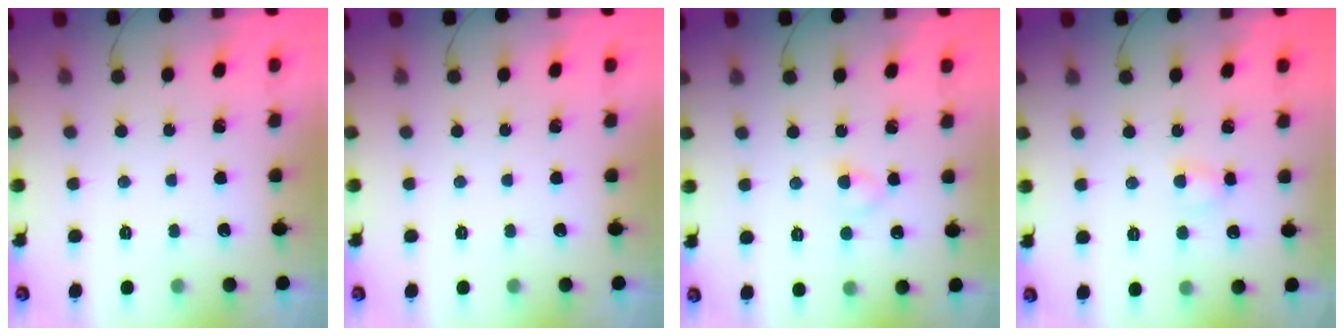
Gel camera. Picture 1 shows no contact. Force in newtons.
{"total": 0.0}
{"total": 2.9, "press": 2.8, "slide": 0.9}
{"total": 3.3, "press": 3.2, "slide": 1.0}